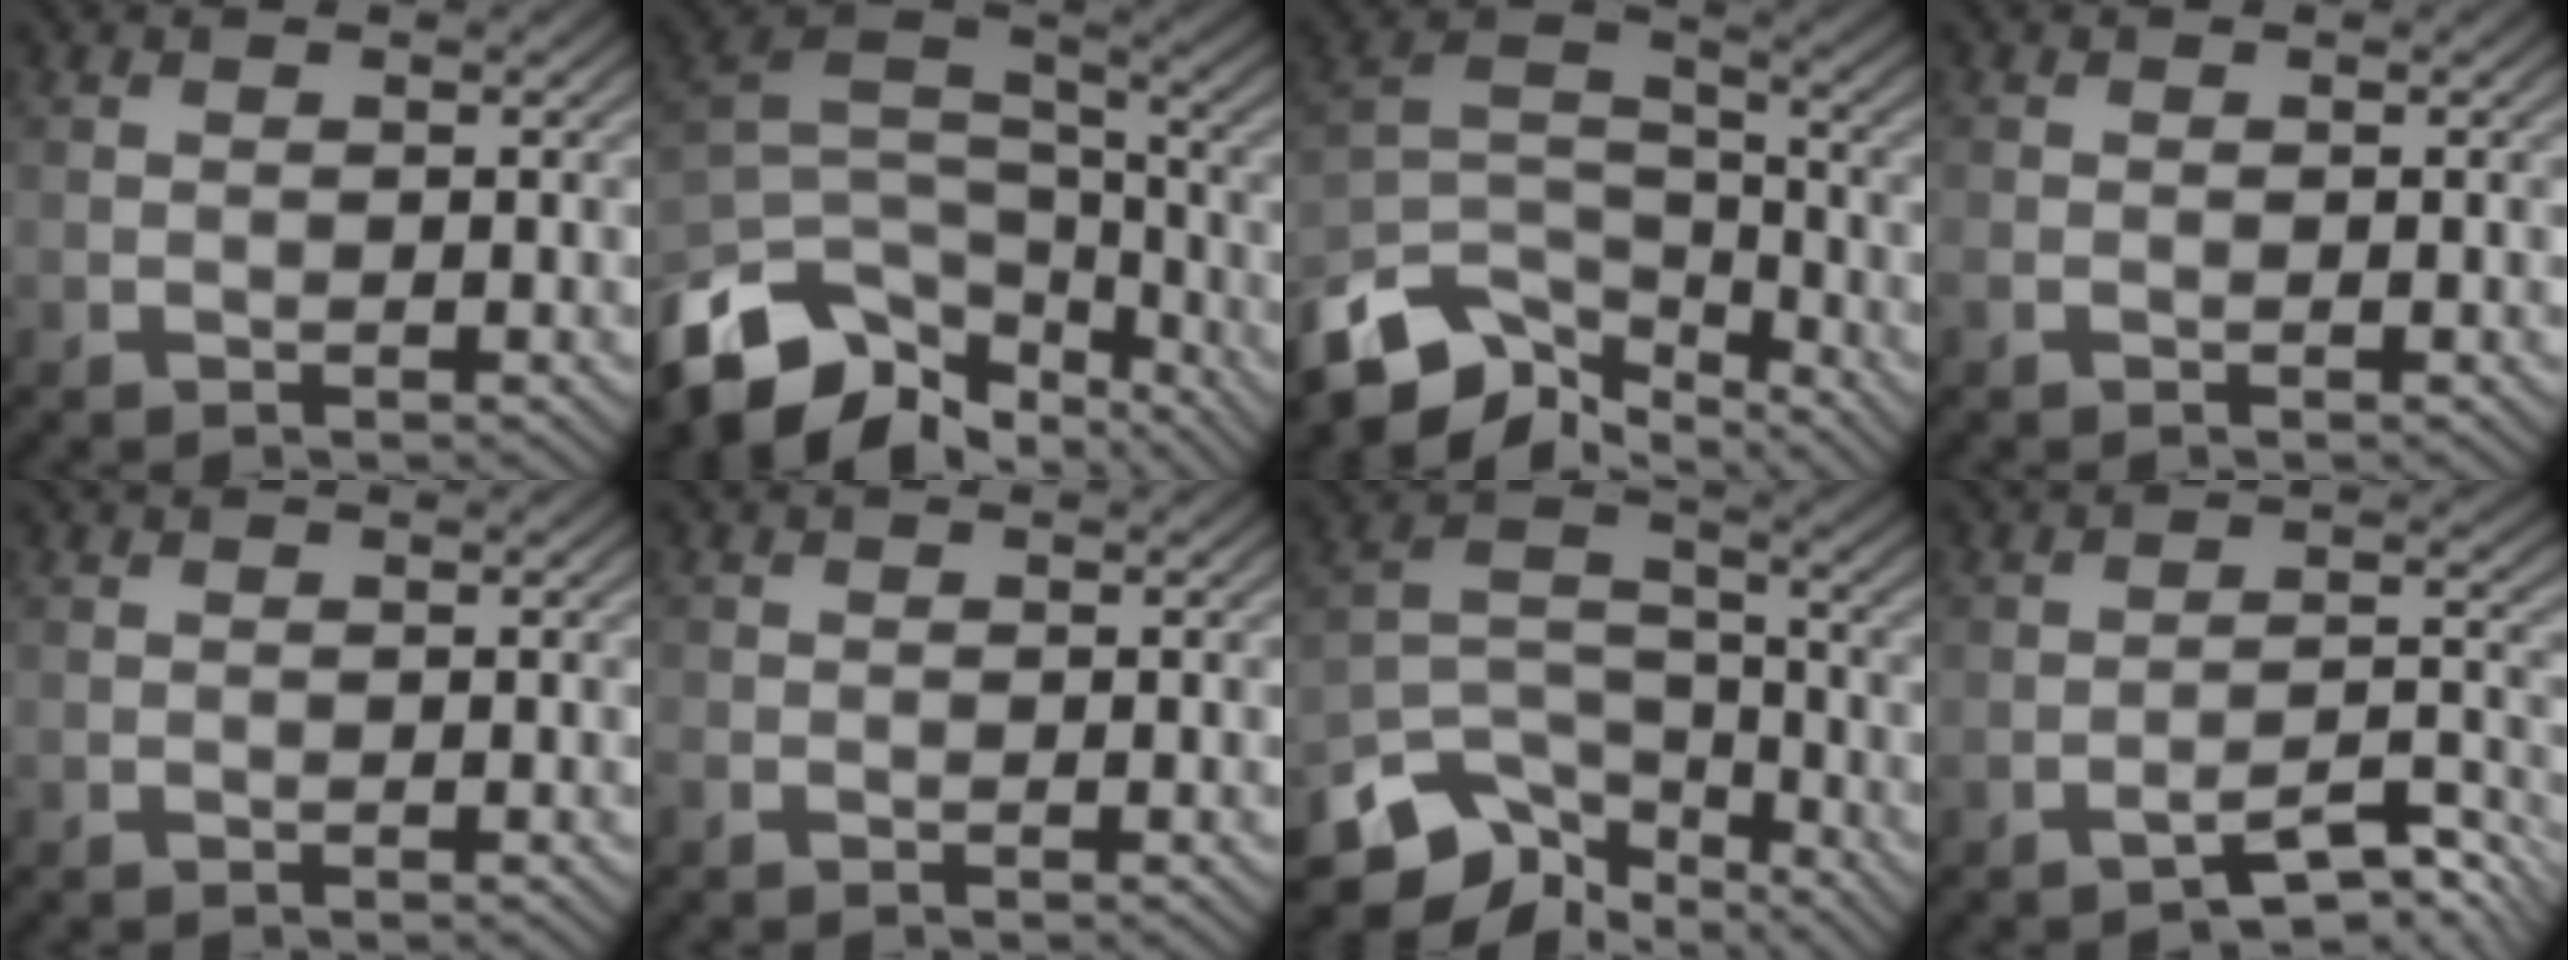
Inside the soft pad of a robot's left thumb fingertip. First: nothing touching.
{"total": 13.9, "force": [-8.9, 7.7, 7.5], "torque": [-0.202, -0.018, -0.151]}
{"total": 11.8, "force": [-8.5, 5.7, 5.9], "torque": [-0.130, -0.005, -0.166]}
{"total": 0.7, "force": [-0.4, 0.4, 0.4], "torque": [-0.012, -0.003, -0.008]}
{"total": 0.0}
{"total": 0.7, "force": [-0.5, 0.4, 0.2], "torque": [-0.007, -0.002, -0.012]}
{"total": 10.8, "force": [-7.7, 5.7, 5.0], "torque": [-0.103, -0.017, -0.146]}
{"total": 5.8, "force": [-4.4, 0.9, 3.7], "torque": [-0.059, 0.007, -0.070]}